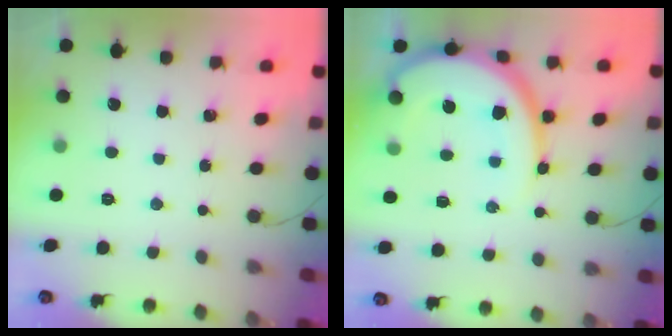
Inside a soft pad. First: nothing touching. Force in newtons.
{"total": 15.6, "press": 15.5, "slide": 1.6}